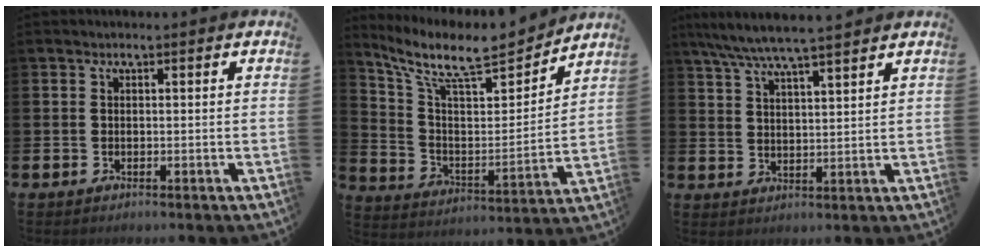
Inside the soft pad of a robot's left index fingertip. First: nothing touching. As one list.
[{"total": 10.1, "force": [8.6, 2.6, 4.6], "torque": [-0.125, -0.061, 0.146]}, {"total": 6.3, "force": [5.8, 0.0, 2.5], "torque": [-0.070, -0.022, 0.104]}]